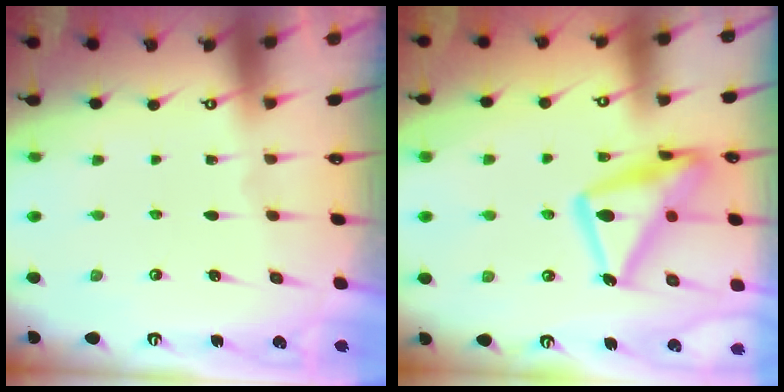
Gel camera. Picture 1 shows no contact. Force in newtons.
{"total": 20.9, "press": 20.8, "slide": 1.3}